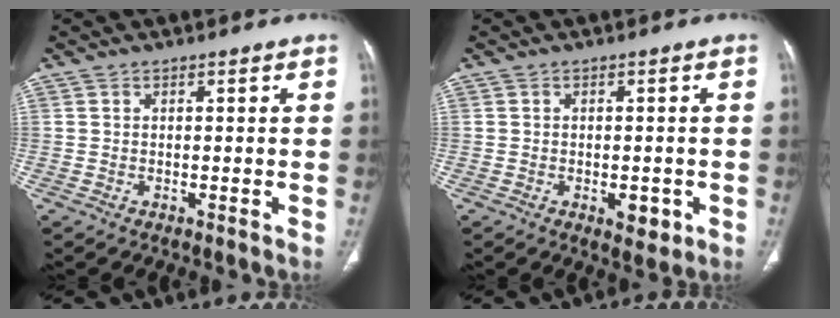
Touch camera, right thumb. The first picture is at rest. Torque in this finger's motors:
{"motor_torque": [0.54, 0.69, -0.22, 0.21, 0.18]}